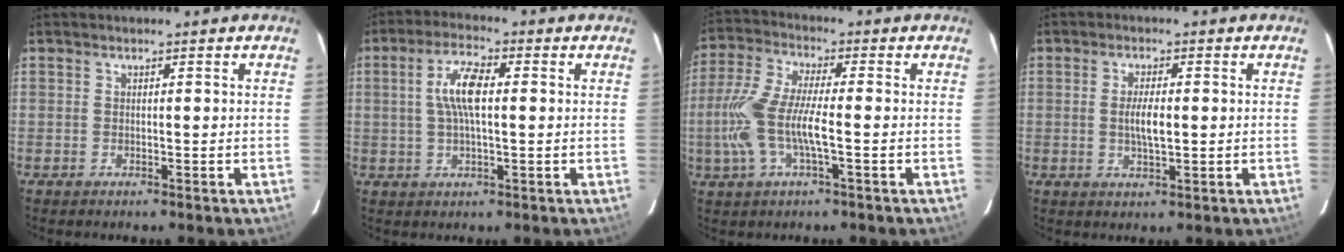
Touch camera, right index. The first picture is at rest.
{"total": 7.2, "force": [0.9, 2.2, 6.8], "torque": [-0.133, 0.011, 0.017]}
{"total": 12.0, "force": [-2.2, 2.8, 11.4], "torque": [-0.252, 0.000, -0.045]}
{"total": 4.1, "force": [0.0, 1.3, 3.9], "torque": [-0.072, -0.002, 0.001]}